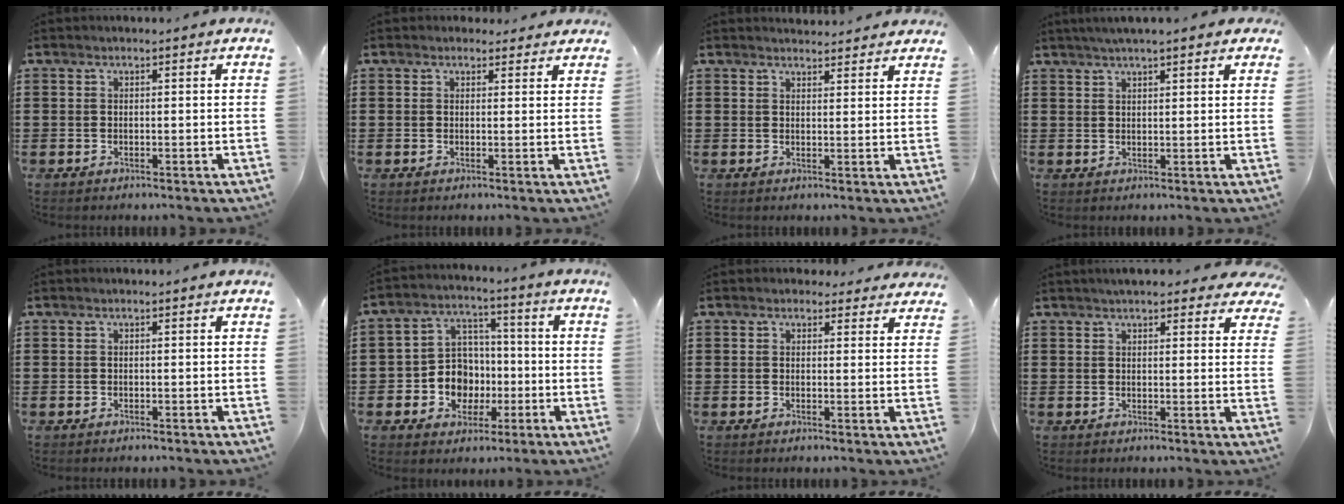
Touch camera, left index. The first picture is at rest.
{"total": 1.6, "force": [1.3, 0.9, 0.1], "torque": [-0.006, 0.008, 0.025]}
{"total": 2.2, "force": [2.2, 0.2, 0.0], "torque": [-0.006, -0.003, 0.042]}
{"total": 3.0, "force": [2.4, 0.3, 1.7], "torque": [-0.040, 0.007, 0.043]}
{"total": 0.0}
{"total": 8.2, "force": [-1.6, 7.6, 2.9], "torque": [-0.078, 0.013, -0.025]}
{"total": 2.0, "force": [1.7, 1.0, 0.3], "torque": [-0.004, 0.001, 0.030]}
{"total": 4.2, "force": [3.7, 0.7, 1.7], "torque": [-0.037, -0.006, 0.066]}